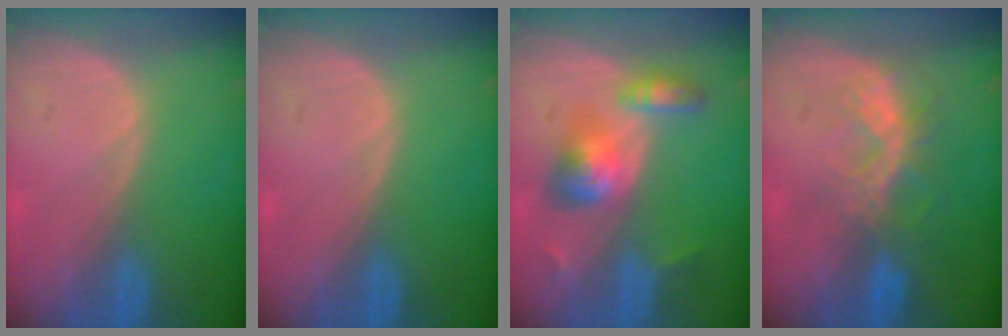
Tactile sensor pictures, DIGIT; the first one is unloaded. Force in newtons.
{"total": 0.0}
{"total": 6.2, "press": 6.0, "slide": 1.5}
{"total": 6.6, "press": 6.0, "slide": 2.7}